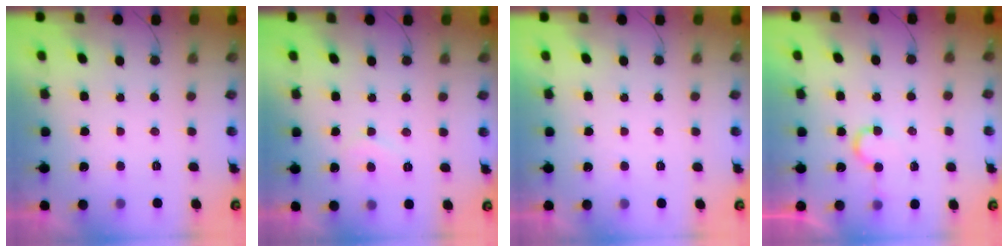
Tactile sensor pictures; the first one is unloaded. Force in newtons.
{"total": 4.8, "press": 4.8, "slide": 0.5}
{"total": 1.7, "press": 1.7, "slide": 0.0}
{"total": 5.5, "press": 5.5, "slide": 0.6}